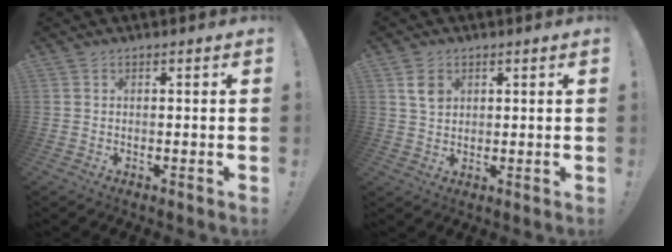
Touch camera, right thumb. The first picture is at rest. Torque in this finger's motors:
{"motor_torque": [0.58, 0.94, 0.31, -0.26, 0.02]}